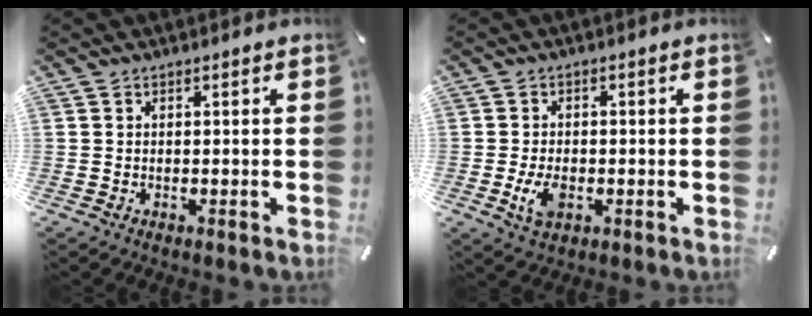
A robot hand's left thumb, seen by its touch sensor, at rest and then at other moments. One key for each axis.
{"total": 5.2, "fx": -1.4, "fy": 3.4, "fz": 3.7, "tx": -0.089, "ty": -0.001, "tz": -0.027}